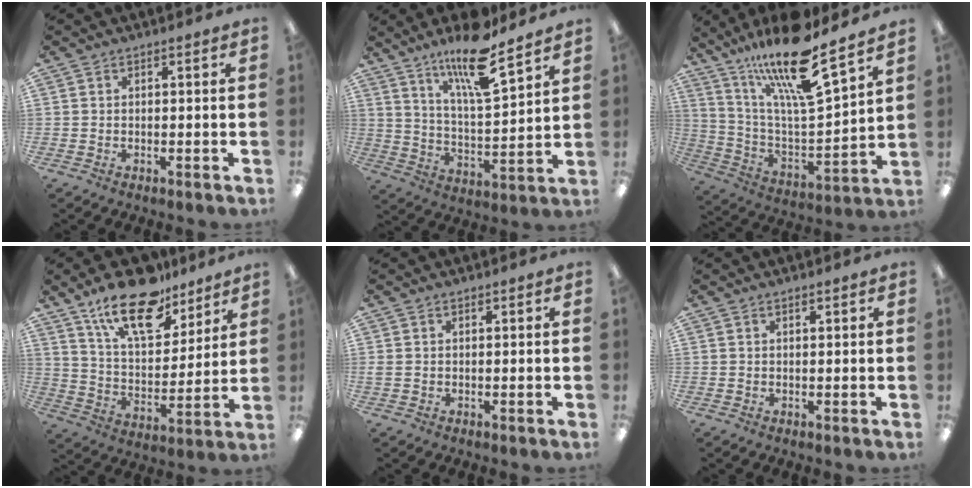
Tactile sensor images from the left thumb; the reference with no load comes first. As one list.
[{"total": 15.6, "force": [11.8, 3.3, 9.6], "torque": [-0.170, -0.068, 0.195]}, {"total": 20.0, "force": [15.3, 3.8, 12.3], "torque": [-0.233, -0.097, 0.256]}, {"total": 19.1, "force": [14.0, 8.3, 10.1], "torque": [-0.171, -0.073, 0.244]}, {"total": 0.7, "force": [0.2, 0.5, 0.4], "torque": [-0.009, 0.003, 0.004]}, {"total": 0.6, "force": [0.5, 0.2, 0.3], "torque": [-0.007, 0.001, 0.010]}]